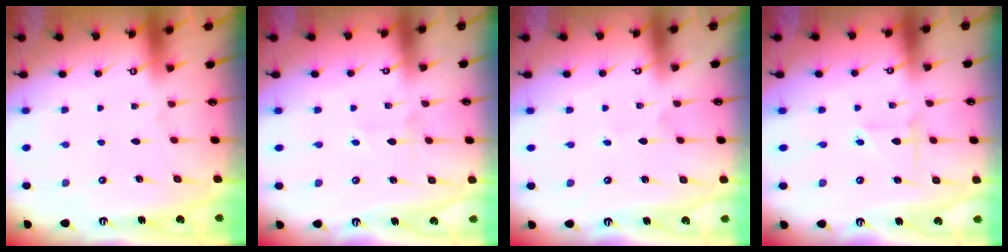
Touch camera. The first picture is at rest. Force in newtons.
{"total": 2.1, "press": 2.1, "slide": 0.2}
{"total": 1.5, "press": 1.5, "slide": 0.1}
{"total": 2.5, "press": 2.5, "slide": 0.1}